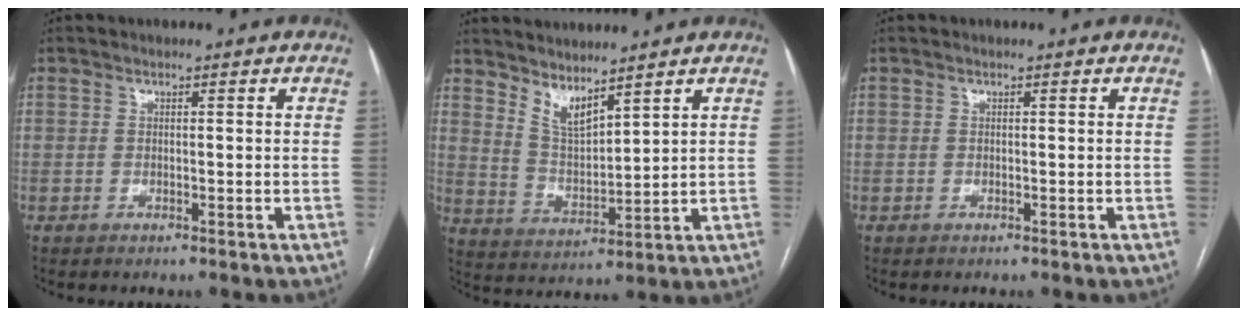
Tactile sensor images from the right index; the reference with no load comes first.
{"total": 5.7, "force": [4.9, 1.0, 2.7], "torque": [-0.061, -0.011, 0.111]}
{"total": 0.0}